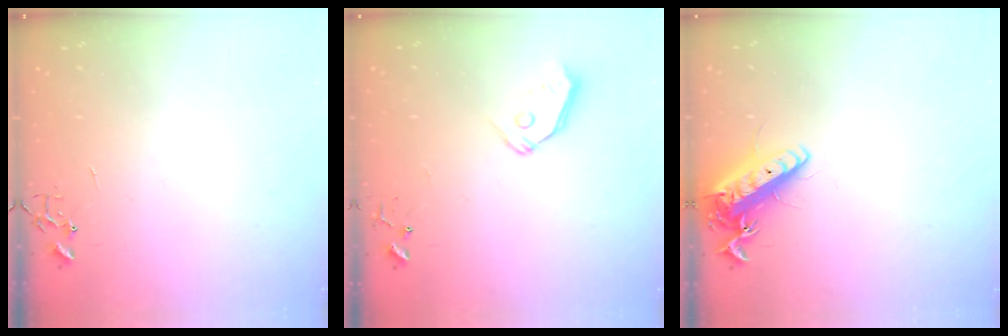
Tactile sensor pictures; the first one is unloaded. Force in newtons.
{"total": 7.3, "press": 7.2, "slide": 0.8}
{"total": 14.0, "press": 13.7, "slide": 2.6}